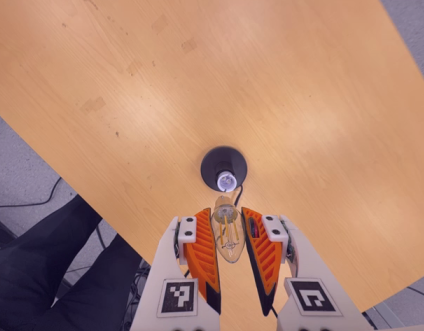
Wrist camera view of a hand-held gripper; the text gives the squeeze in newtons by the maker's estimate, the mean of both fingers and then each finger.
{"total": 13.4, "left": 14.0, "right": 12.7}